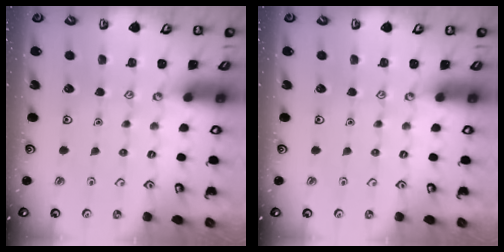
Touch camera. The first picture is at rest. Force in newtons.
{"total": 0.0}